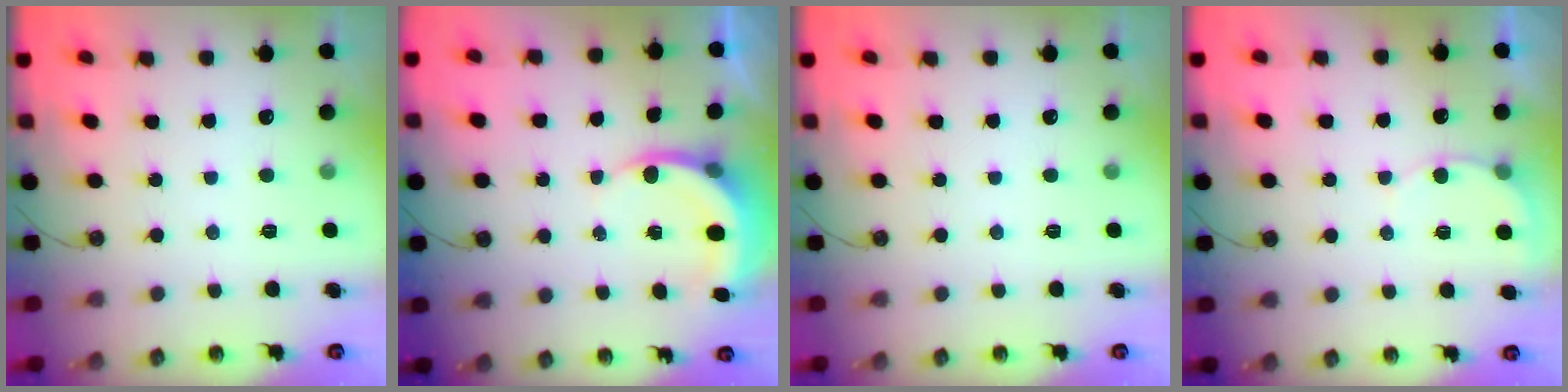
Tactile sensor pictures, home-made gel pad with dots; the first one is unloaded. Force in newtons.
{"total": 4.4, "press": 4.3, "slide": 0.4}
{"total": 0.0}
{"total": 4.8, "press": 4.8, "slide": 0.4}